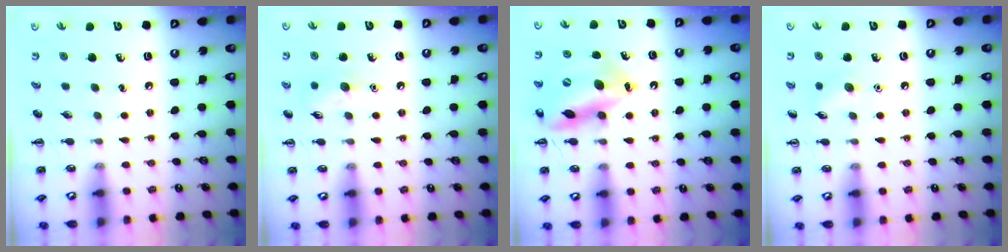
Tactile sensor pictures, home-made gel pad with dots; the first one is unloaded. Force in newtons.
{"total": 7.1, "press": 7.0, "slide": 1.4}
{"total": 15.7, "press": 15.2, "slide": 3.6}
{"total": 5.5, "press": 5.2, "slide": 1.6}